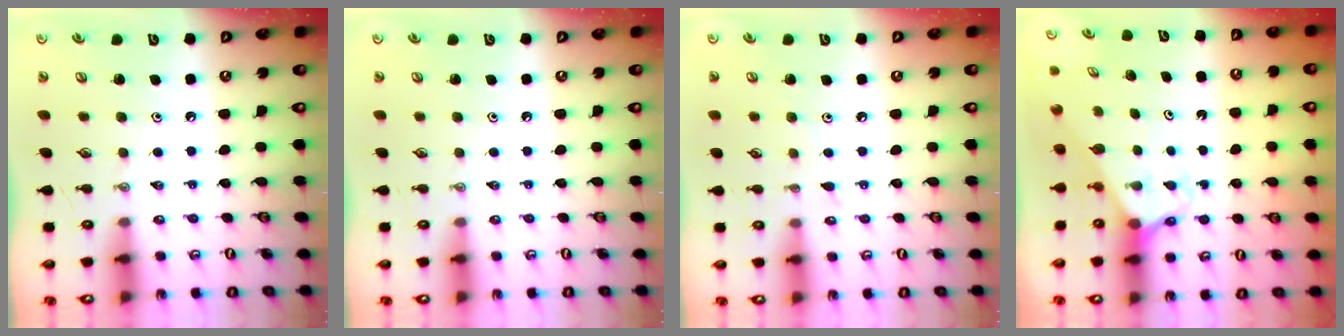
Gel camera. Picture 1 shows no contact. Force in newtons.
{"total": 0.0}
{"total": 2.5, "press": 2.5, "slide": 0.4}
{"total": 2.6, "press": 2.6, "slide": 0.2}